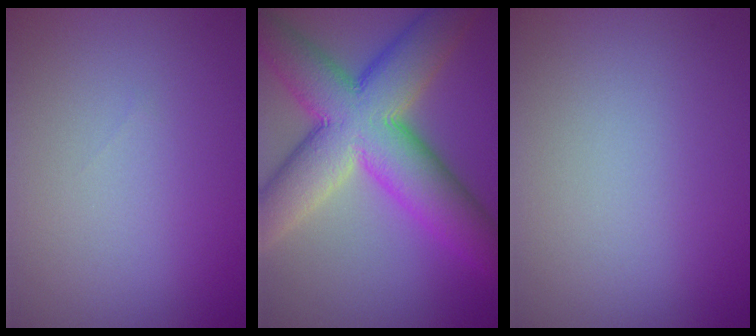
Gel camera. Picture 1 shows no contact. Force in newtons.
{"total": 12.6, "press": 12.6, "slide": 0.4}
{"total": 0.0}